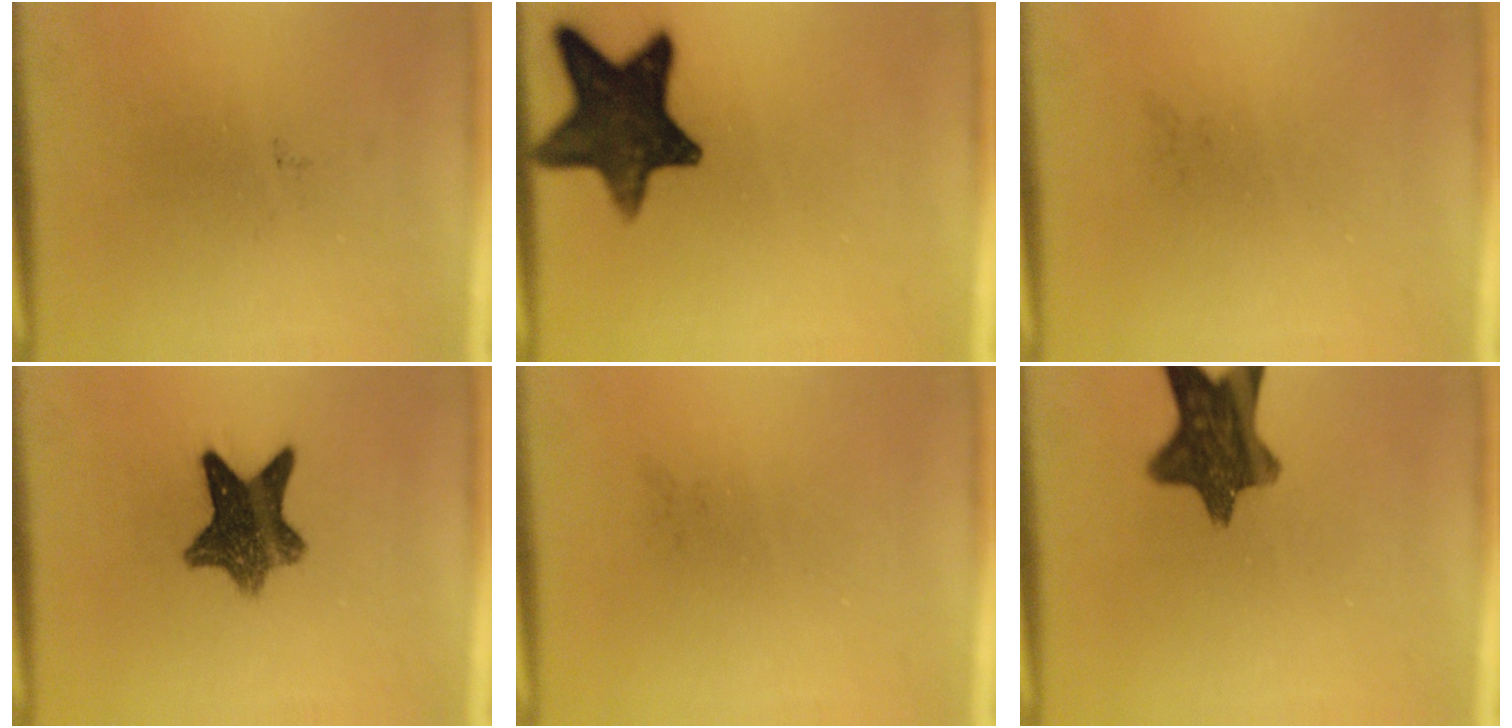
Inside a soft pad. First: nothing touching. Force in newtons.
{"total": 14.0}
{"total": 0.0}
{"total": 9.3}
{"total": 0.0}
{"total": 11.2}